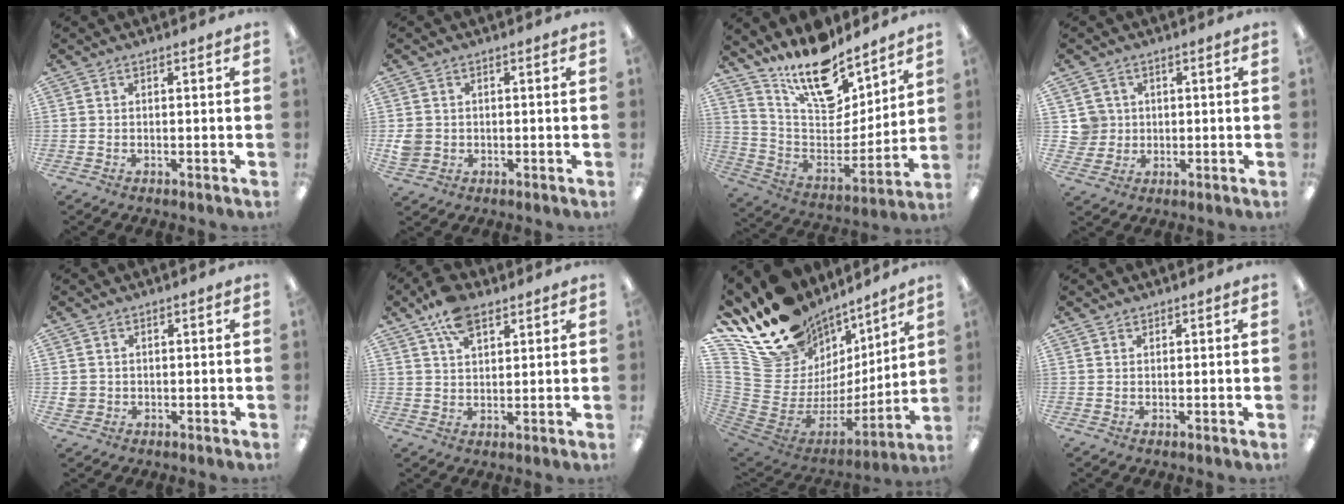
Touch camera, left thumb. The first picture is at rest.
{"total": 3.7, "force": [-0.1, 3.6, 1.0], "torque": [-0.019, 0.002, -0.003]}
{"total": 17.6, "force": [14.4, 6.9, 7.6], "torque": [-0.133, -0.110, 0.256]}
{"total": 5.3, "force": [1.2, 5.1, 0.3], "torque": [-0.008, 0.005, 0.024]}
{"total": 2.4, "force": [0.5, 2.3, 0.3], "torque": [-0.010, 0.003, 0.009]}
{"total": 8.8, "force": [5.7, 4.5, 5.1], "torque": [-0.096, -0.015, 0.105]}
{"total": 18.3, "force": [13.8, 10.9, 5.2], "torque": [-0.102, -0.122, 0.277]}
{"total": 1.1, "force": [1.0, 0.5, 0.0], "torque": [-0.001, 0.000, 0.020]}